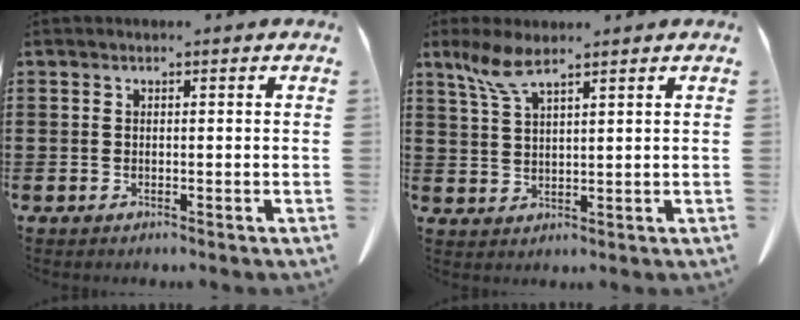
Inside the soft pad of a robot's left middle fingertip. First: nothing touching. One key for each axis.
{"total": 5.4, "fx": 3.6, "fy": 1.1, "fz": 3.8, "tx": -0.093, "ty": -0.001, "tz": 0.062}